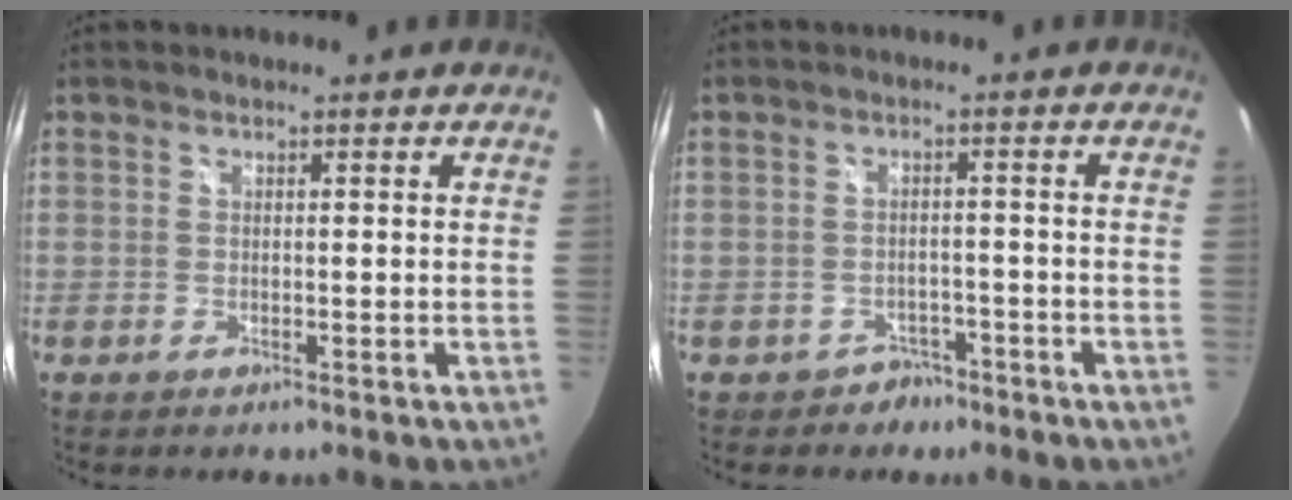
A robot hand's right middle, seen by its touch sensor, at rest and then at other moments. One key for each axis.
{"total": 3.9, "fx": -2.7, "fy": 2.8, "fz": 0.1, "tx": -0.008, "ty": 0.012, "tz": -0.036}